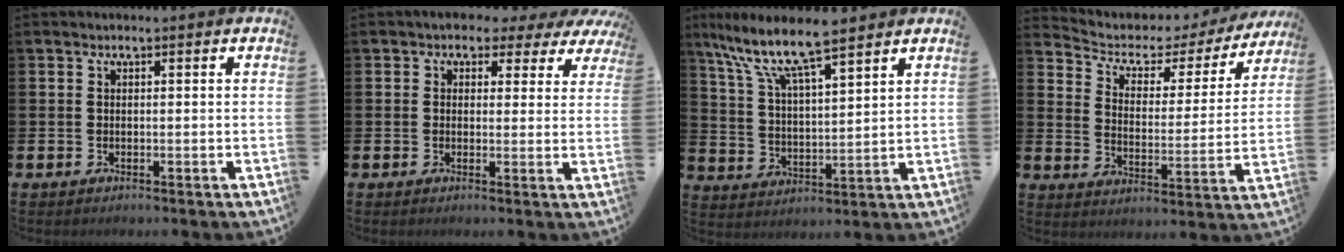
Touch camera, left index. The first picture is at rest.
{"total": 2.1, "force": [1.2, 1.7, 0.5], "torque": [-0.016, -0.004, 0.012]}
{"total": 8.9, "force": [7.6, 1.5, 4.4], "torque": [-0.116, -0.040, 0.132]}
{"total": 4.5, "force": [3.7, 2.3, 1.2], "torque": [-0.050, -0.031, 0.052]}